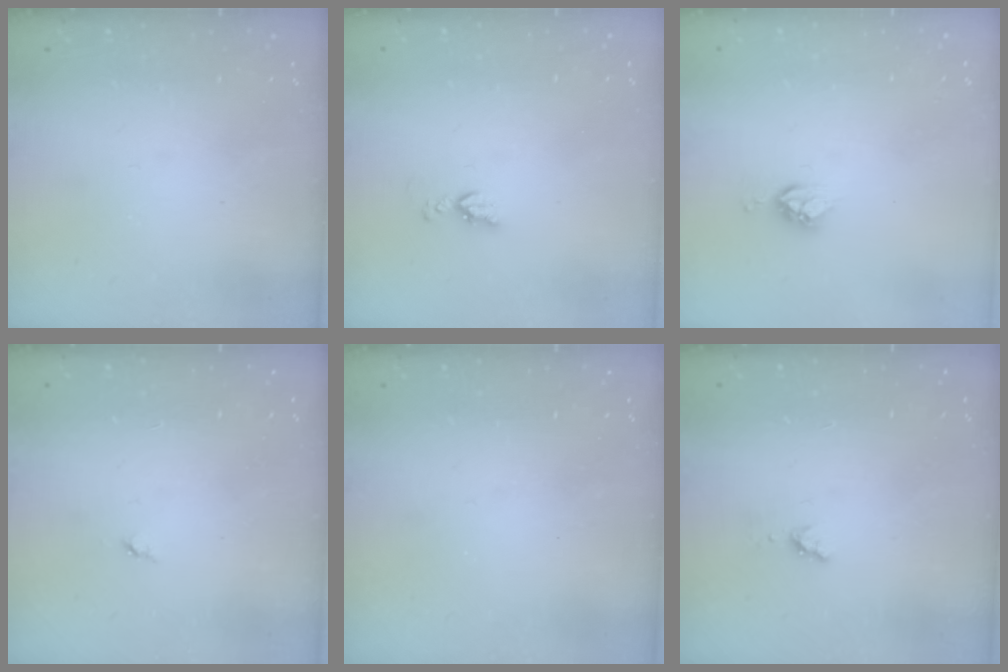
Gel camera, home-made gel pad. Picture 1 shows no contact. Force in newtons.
{"total": 4.5, "press": 4.5, "slide": 0.6}
{"total": 5.4, "press": 5.4, "slide": 0.1}
{"total": 2.8, "press": 2.8, "slide": 0.4}
{"total": 0.0}
{"total": 4.4, "press": 4.4, "slide": 0.3}